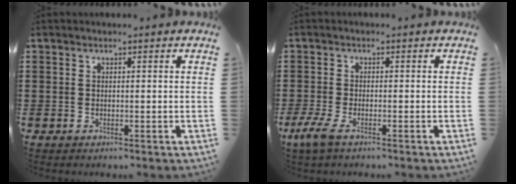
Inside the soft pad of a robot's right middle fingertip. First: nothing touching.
{"total": 3.1, "force": [-1.5, 0.8, 2.5], "torque": [-0.064, -0.006, -0.034]}